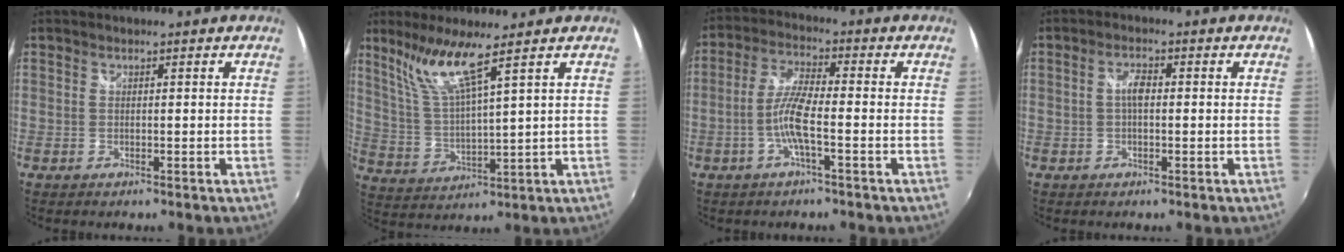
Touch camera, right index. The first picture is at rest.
{"total": 8.6, "force": [6.1, -0.7, 6.0], "torque": [-0.111, 0.003, 0.131]}
{"total": 6.7, "force": [-2.2, 0.7, 6.3], "torque": [-0.135, 0.005, -0.045]}
{"total": 2.5, "force": [-0.1, 1.1, 2.2], "torque": [-0.042, 0.006, -0.003]}